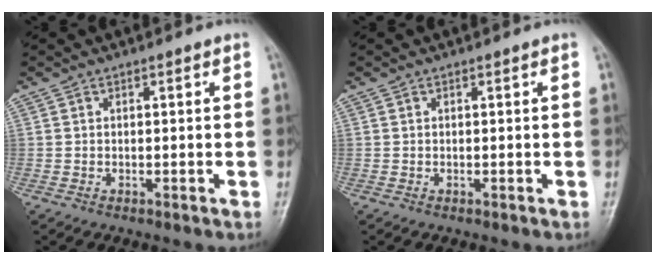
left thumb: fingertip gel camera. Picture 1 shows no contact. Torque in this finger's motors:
{"motor_torque": [0.15, 0.33, -0.26, -0.28, 0.07]}